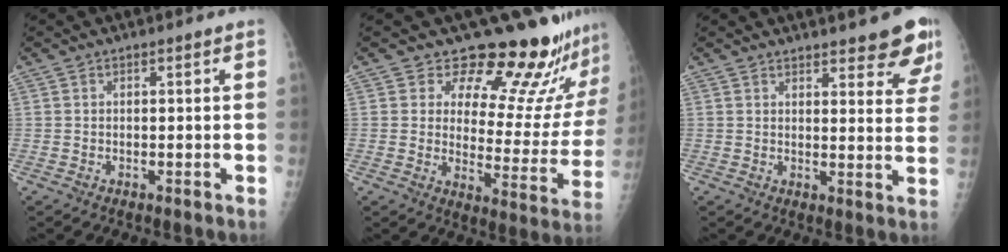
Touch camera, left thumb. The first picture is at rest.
{"total": 19.4, "force": [17.5, 5.8, 5.9], "torque": [-0.019, -0.149, 0.209]}
{"total": 10.9, "force": [9.0, 3.0, 5.4], "torque": [-0.029, -0.047, 0.095]}